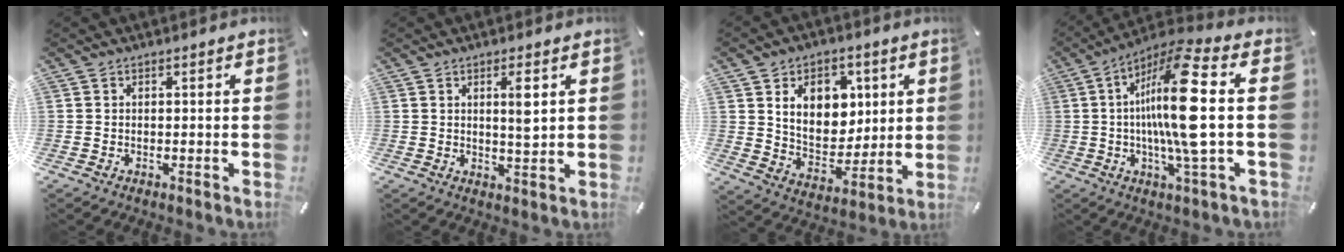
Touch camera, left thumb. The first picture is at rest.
{"total": 4.8, "force": [1.5, 0.9, 4.5], "torque": [-0.076, -0.007, 0.019]}
{"total": 12.5, "force": [4.8, 9.4, 6.8], "torque": [-0.105, -0.015, 0.091]}
{"total": 19.5, "force": [0.4, 2.9, 19.2], "torque": [-0.372, -0.014, -0.013]}